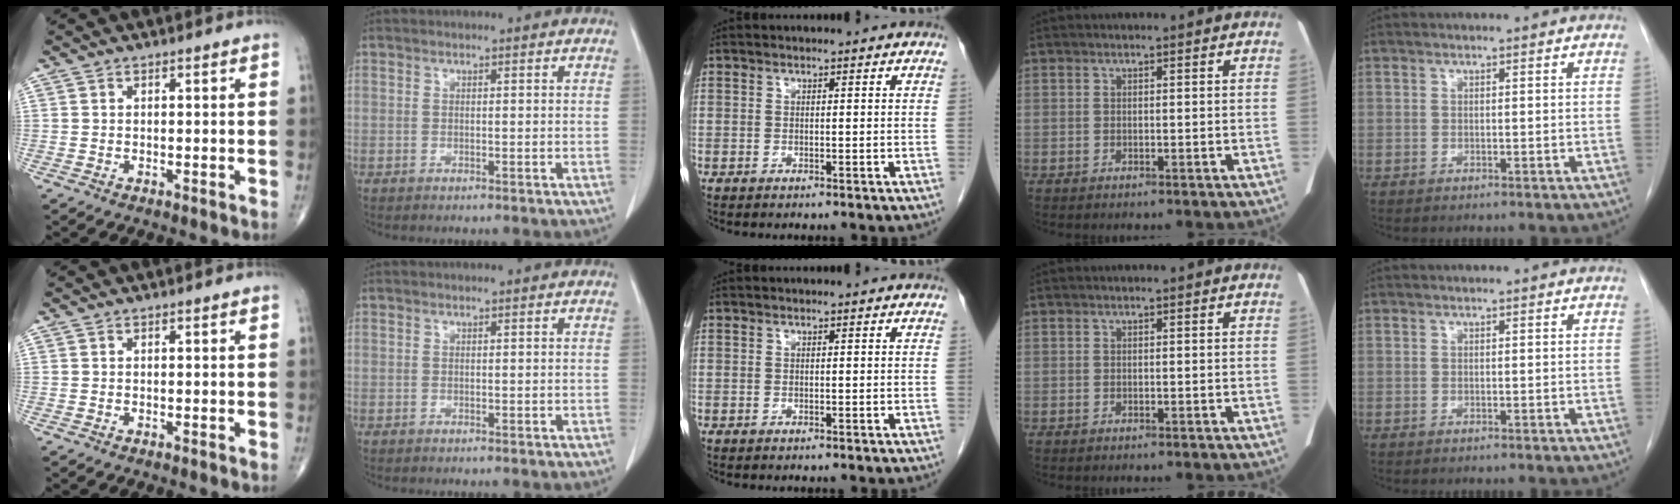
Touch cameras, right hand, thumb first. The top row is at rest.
{}